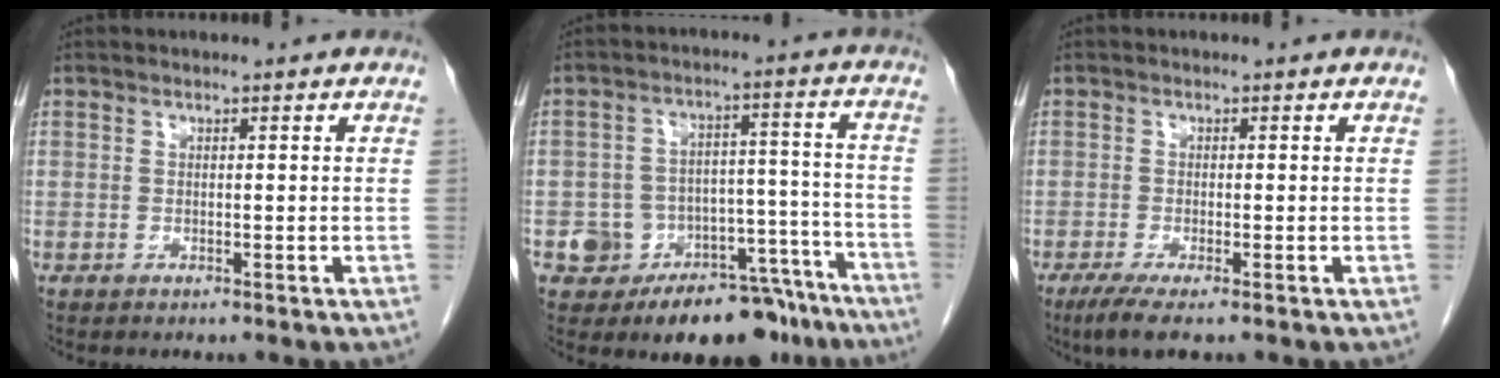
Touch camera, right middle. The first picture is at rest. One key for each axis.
{"total": 13.9, "fx": -10.5, "fy": 7.3, "fz": 5.5, "tx": -0.038, "ty": 0.057, "tz": -0.149}
{"total": 3.7, "fx": -2.3, "fy": 0.4, "fz": 2.8, "tx": -0.054, "ty": -0.012, "tz": -0.043}